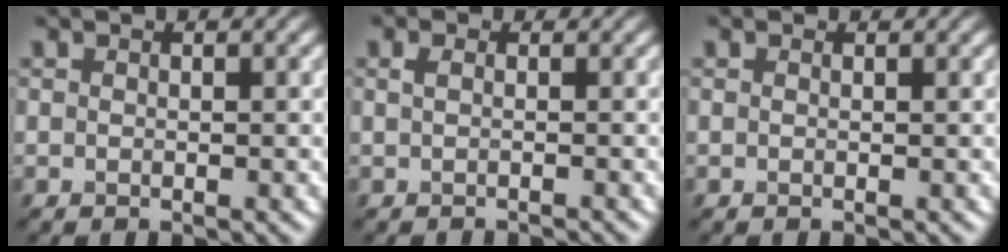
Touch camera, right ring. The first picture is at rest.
{"total": 0.8, "force": [-0.4, 0.4, 0.6], "torque": [-0.010, 0.011, 0.001]}
{"total": 0.6, "force": [0.4, 0.3, 0.3], "torque": [-0.006, 0.007, -0.004]}